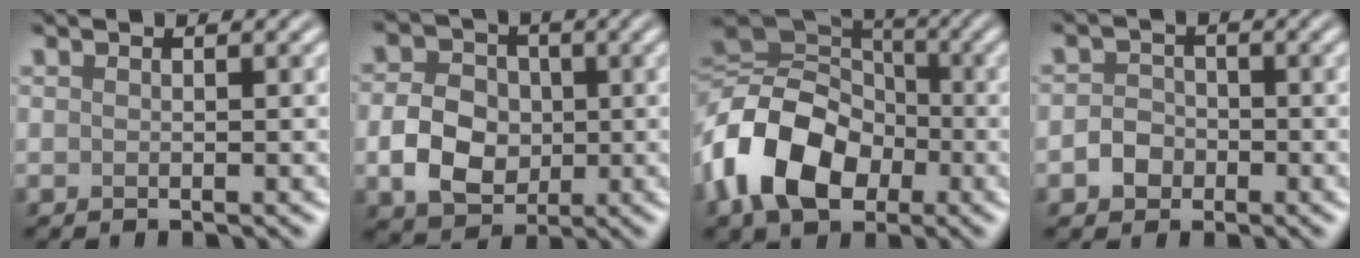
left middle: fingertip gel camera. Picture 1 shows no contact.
{"total": 5.6, "force": [-0.7, 4.5, 3.2], "torque": [-0.060, 0.002, -0.018]}
{"total": 12.9, "force": [-3.9, 9.1, 8.3], "torque": [-0.177, -0.010, -0.086]}
{"total": 2.2, "force": [-0.8, 1.8, 0.8], "torque": [-0.011, 0.002, -0.020]}